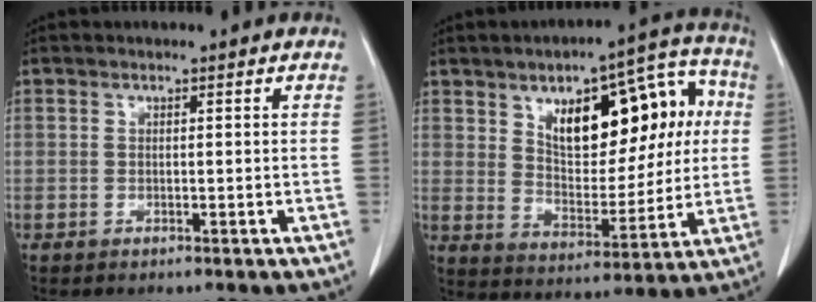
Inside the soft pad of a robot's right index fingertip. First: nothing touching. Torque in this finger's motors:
{"motor_torque": [1.04, 0.78, 0.59, 0.13]}